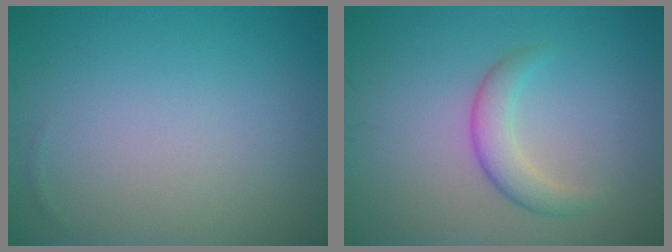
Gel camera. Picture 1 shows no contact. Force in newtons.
{"total": 2.7, "press": 2.7, "slide": 0.1}